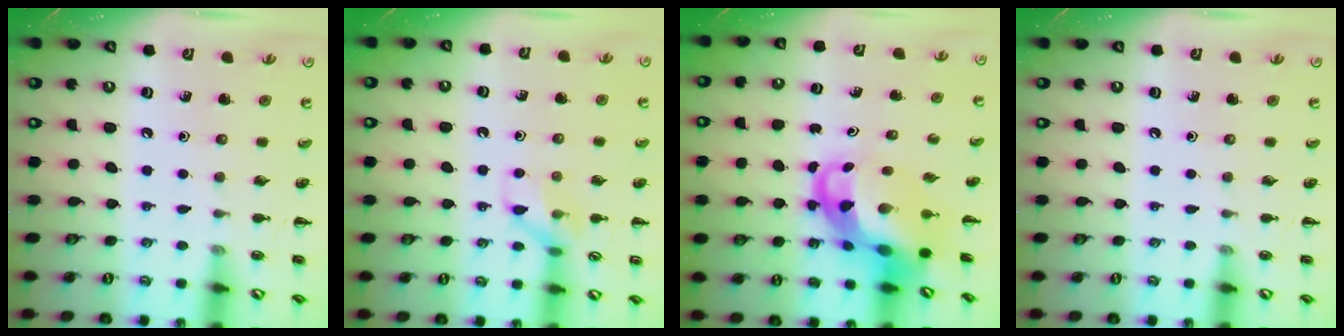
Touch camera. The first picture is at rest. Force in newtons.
{"total": 8.3, "press": 8.2, "slide": 1.3}
{"total": 6.4, "press": 6.2, "slide": 1.4}
{"total": 0.0}